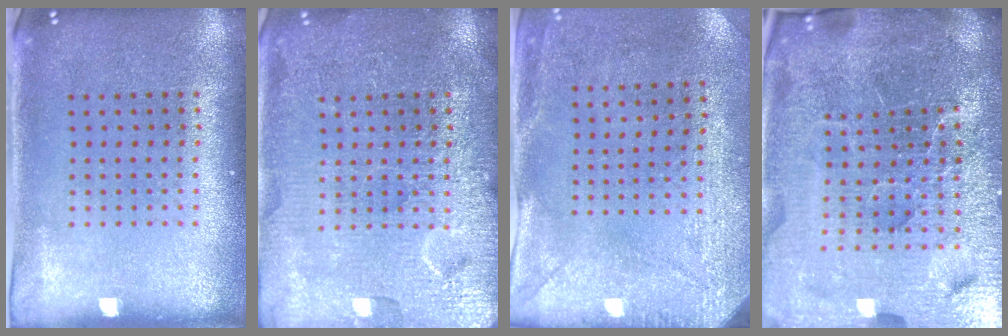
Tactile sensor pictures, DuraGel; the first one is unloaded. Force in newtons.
{"total": 6.1, "press": 6.0, "slide": 0.8}
{"total": 2.9, "press": 2.3, "slide": 1.8}
{"total": 7.1, "press": 6.2, "slide": 3.5}